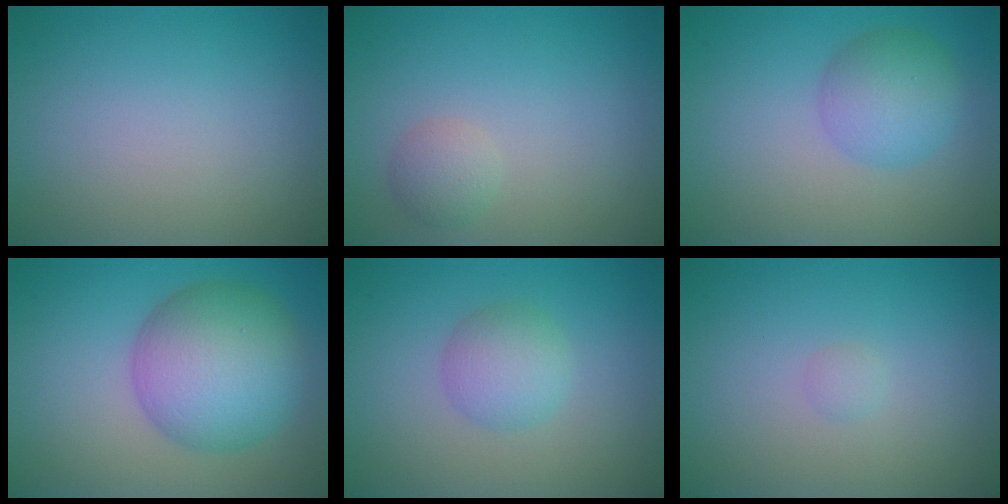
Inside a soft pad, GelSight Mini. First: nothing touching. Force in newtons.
{"total": 1.6, "press": 1.6, "slide": 0.1}
{"total": 3.9, "press": 3.9, "slide": 0.1}
{"total": 8.7, "press": 8.7, "slide": 0.2}
{"total": 3.0, "press": 3.0, "slide": 0.1}
{"total": 0.6, "press": 0.6, "slide": 0.0}